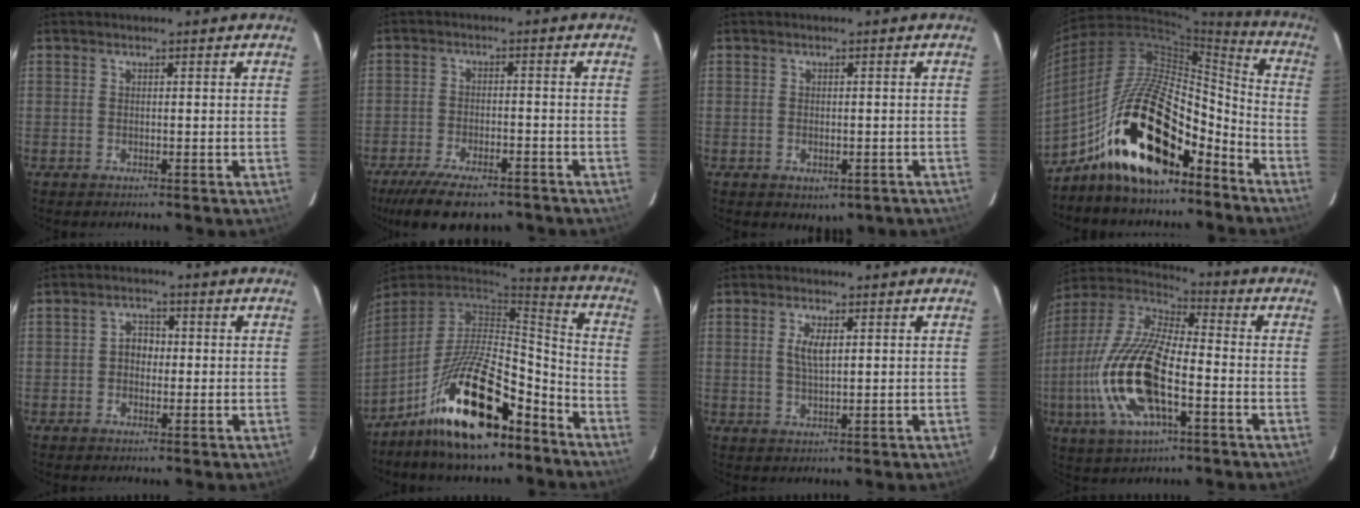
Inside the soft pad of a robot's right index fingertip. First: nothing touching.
{"total": 13.4, "force": [-10.2, 4.6, 7.4], "torque": [-0.162, -0.030, -0.160]}
{"total": 4.3, "force": [-1.9, 2.9, 2.6], "torque": [-0.044, -0.007, -0.013]}
{"total": 21.7, "force": [-13.2, 8.9, 14.8], "torque": [-0.270, 0.017, -0.234]}
{"total": 3.1, "force": [-0.3, 2.6, 1.7], "torque": [-0.028, 0.012, -0.006]}
{"total": 21.3, "force": [-13.6, 7.5, 14.6], "torque": [-0.273, -0.001, -0.232]}
{"total": 3.7, "force": [0.9, 1.4, 3.3], "torque": [-0.062, 0.001, 0.018]}
{"total": 20.2, "force": [-5.6, 7.4, 17.9], "torque": [-0.379, -0.017, -0.109]}